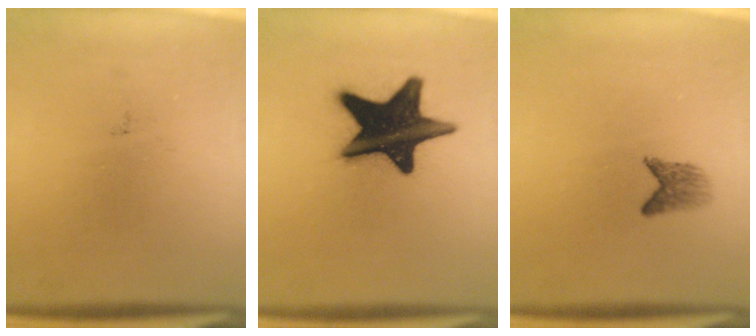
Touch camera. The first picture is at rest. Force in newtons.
{"total": 19.8}
{"total": 2.3}